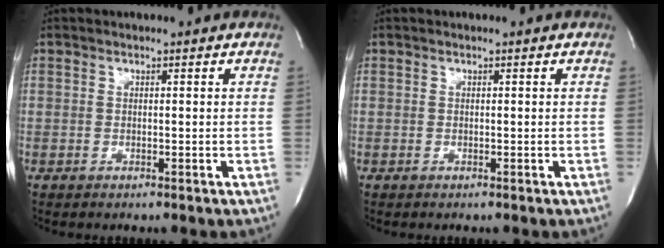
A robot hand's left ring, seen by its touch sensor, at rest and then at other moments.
{"total": 0.0}